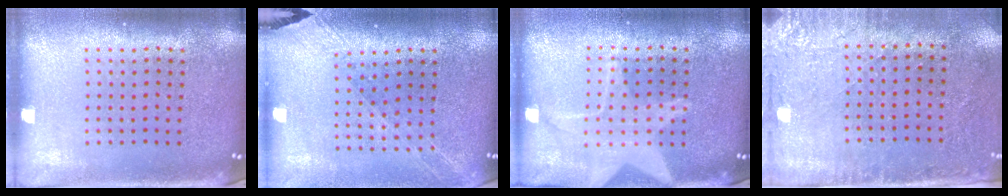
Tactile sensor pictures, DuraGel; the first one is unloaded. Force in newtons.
{"total": 1.2, "press": 1.2, "slide": 0.2}
{"total": 1.6, "press": 1.6, "slide": 0.2}
{"total": 2.8, "press": 2.3, "slide": 1.6}